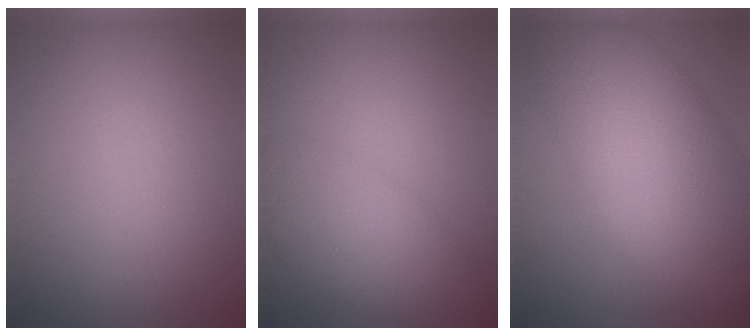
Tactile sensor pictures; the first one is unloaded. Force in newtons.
{"total": 5.2, "press": 5.2, "slide": 0.3}
{"total": 11.0, "press": 11.0, "slide": 0.5}